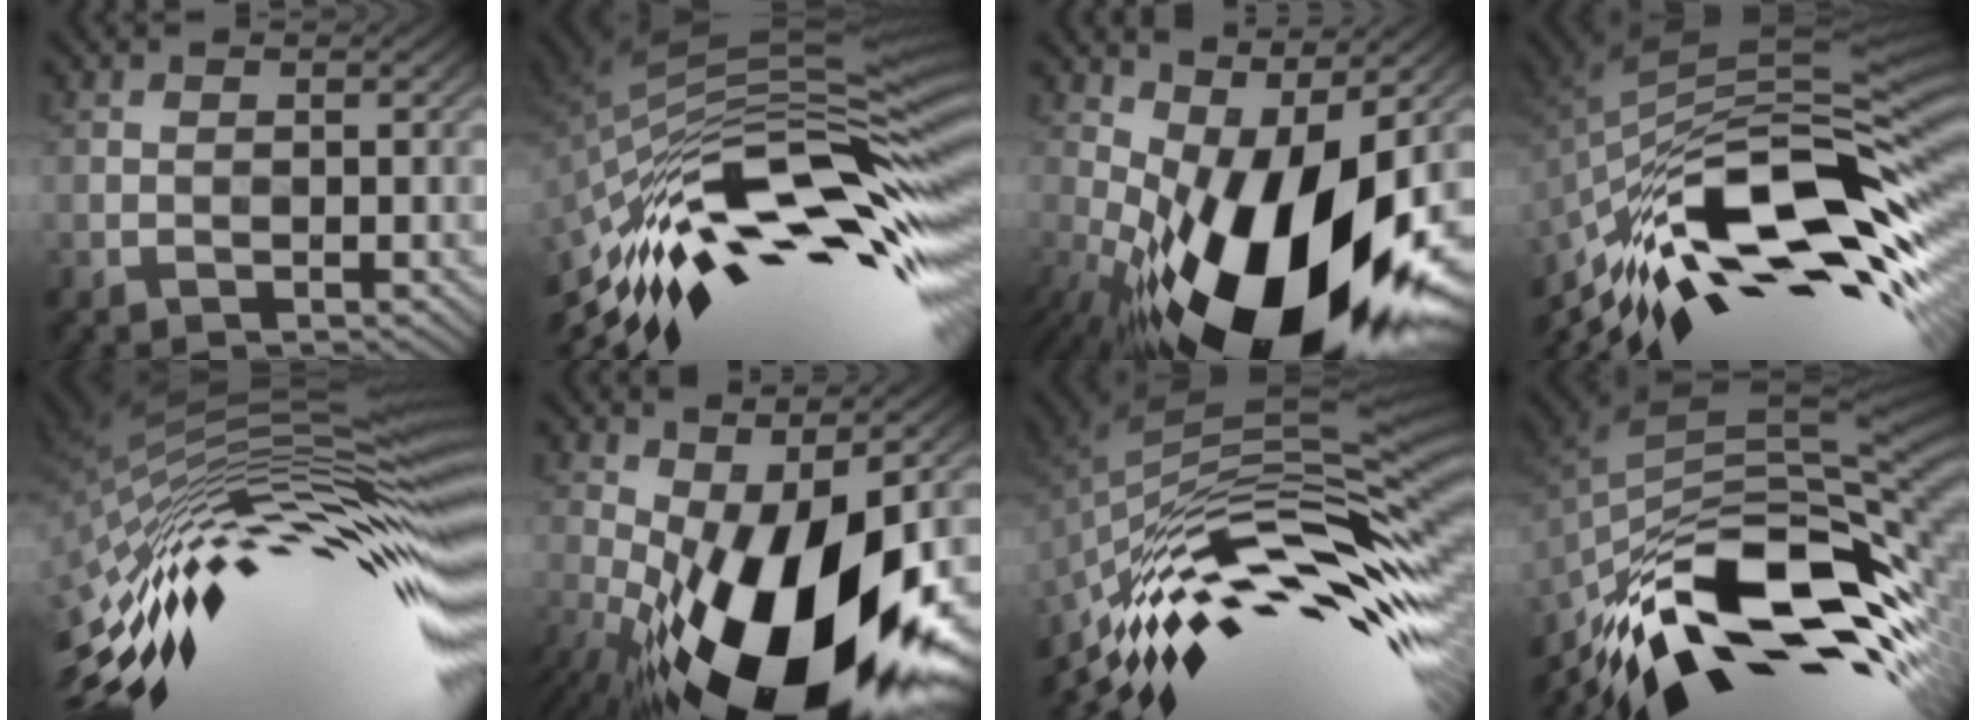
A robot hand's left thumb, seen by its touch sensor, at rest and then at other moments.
{"total": 17.5, "force": [-6.7, 5.1, 15.4], "torque": [-0.296, 0.009, -0.142]}
{"total": 20.6, "force": [-4.3, 9.2, 17.9], "torque": [-0.308, -0.015, -0.076]}
{"total": 17.9, "force": [-8.4, 5.4, 14.8], "torque": [-0.286, 0.003, -0.164]}
{"total": 18.3, "force": [-3.5, 3.6, 17.6], "torque": [-0.313, 0.025, -0.086]}
{"total": 20.9, "force": [-6.5, 8.8, 17.7], "torque": [-0.318, -0.029, -0.097]}
{"total": 18.2, "force": [-7.6, 5.4, 15.7], "torque": [-0.305, 0.015, -0.156]}
{"total": 16.9, "force": [-8.6, 6.8, 12.9], "torque": [-0.265, -0.016, -0.156]}